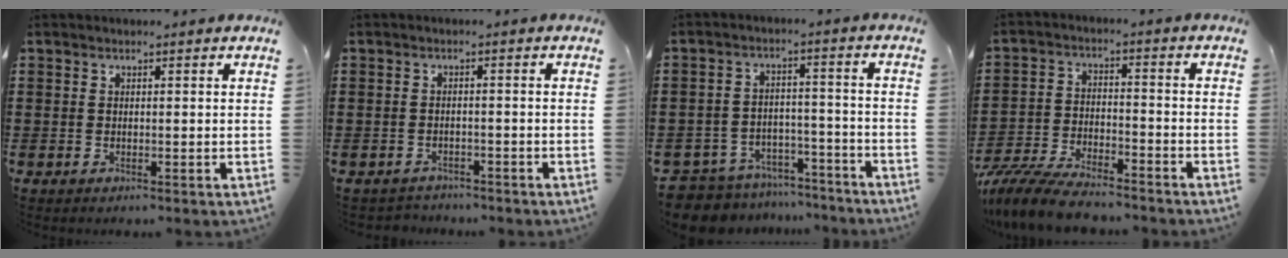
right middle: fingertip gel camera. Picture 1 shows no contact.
{"total": 1.7, "force": [-1.7, 0.4, -0.2], "torque": [-0.004, -0.001, -0.038]}
{"total": 6.8, "force": [-6.7, 1.1, 0.4], "torque": [-0.025, 0.013, -0.138]}
{"total": 8.0, "force": [-7.5, 1.1, 2.6], "torque": [-0.058, 0.007, -0.147]}